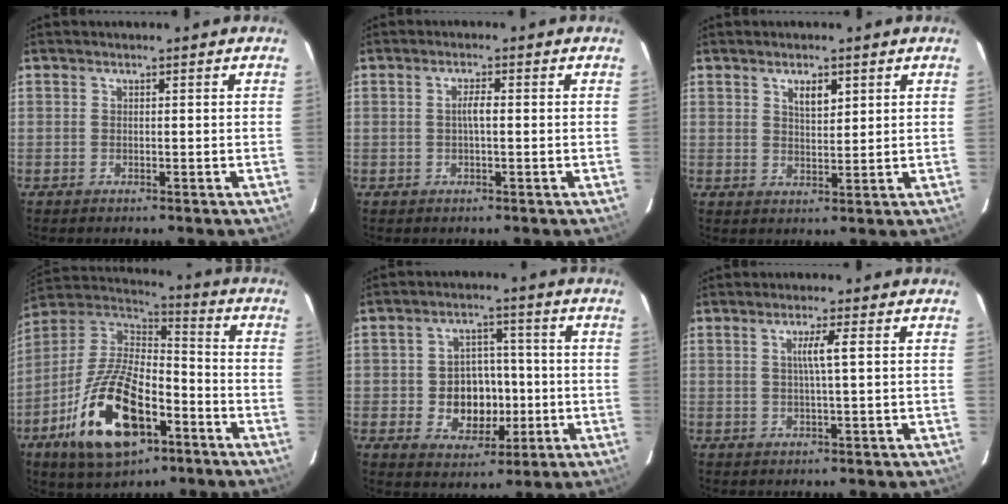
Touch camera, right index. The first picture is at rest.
{"total": 2.0, "force": [0.0, 0.3, 2.0], "torque": [-0.038, 0.004, -0.002]}
{"total": 3.7, "force": [1.9, 1.6, 2.7], "torque": [-0.042, 0.003, 0.034]}
{"total": 21.8, "force": [-9.8, 10.5, 16.4], "torque": [-0.334, -0.014, -0.169]}
{"total": 9.5, "force": [-1.7, 7.9, 5.1], "torque": [-0.108, 0.011, -0.010]}
{"total": 3.3, "force": [0.6, -0.5, 3.2], "torque": [-0.059, 0.000, 0.011]}